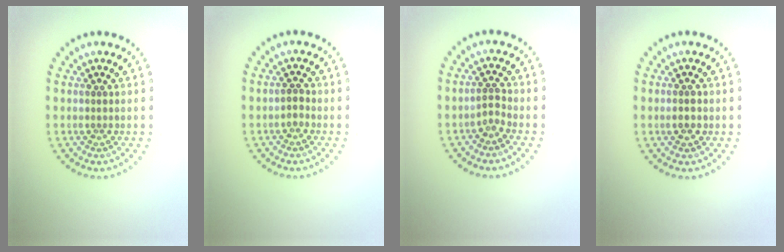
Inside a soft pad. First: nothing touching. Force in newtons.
{"total": 0.9, "press": 0.8, "slide": 0.4}
{"total": 1.1, "press": 0.8, "slide": 0.8}
{"total": 1.0, "press": 0.9, "slide": 0.2}